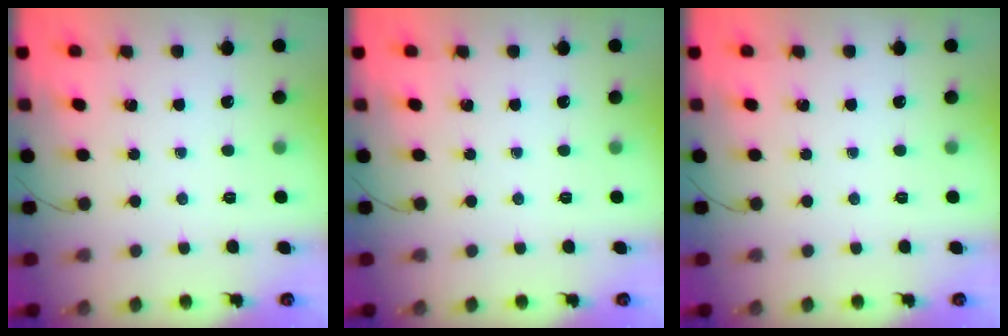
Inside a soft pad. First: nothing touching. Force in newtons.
{"total": 0.0}
{"total": 0.0}